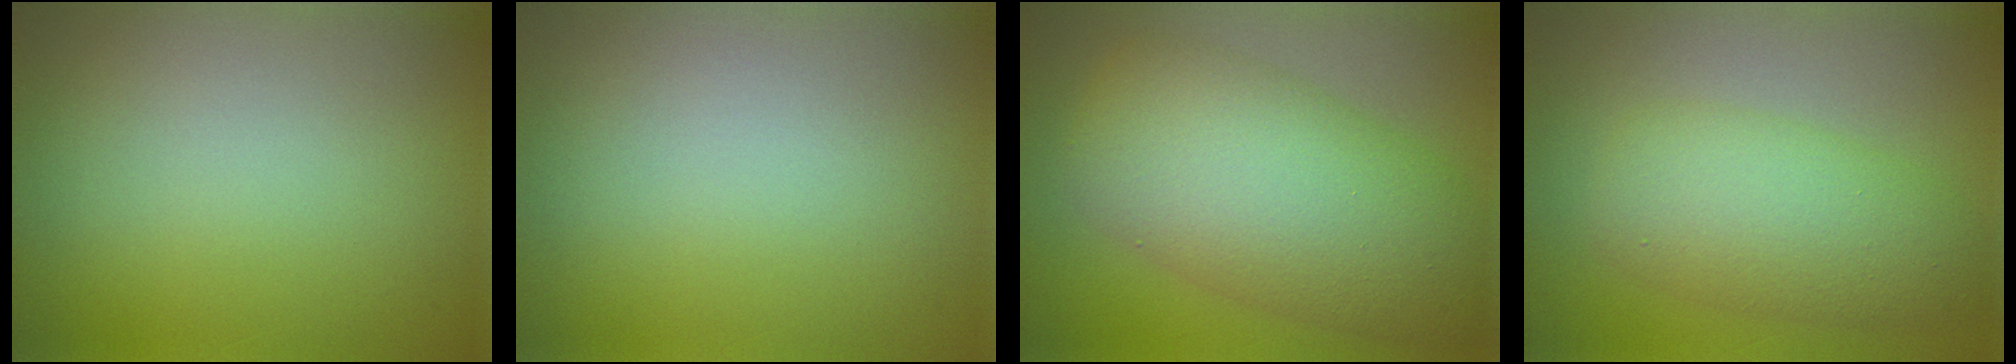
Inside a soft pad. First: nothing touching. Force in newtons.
{"total": 0.0}
{"total": 10.2, "press": 10.2, "slide": 0.1}
{"total": 5.7, "press": 5.7, "slide": 0.3}